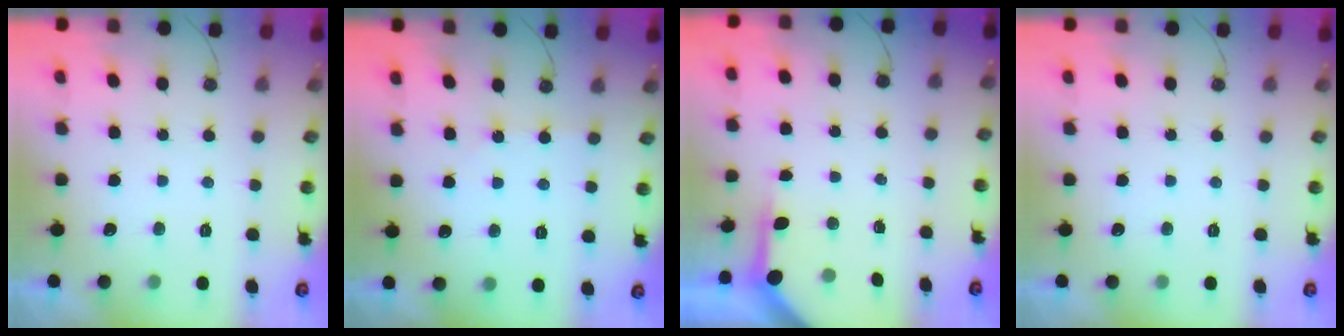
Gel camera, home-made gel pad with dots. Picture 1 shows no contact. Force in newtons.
{"total": 2.7, "press": 2.7, "slide": 0.5}
{"total": 3.8, "press": 3.8, "slide": 0.3}
{"total": 0.0}